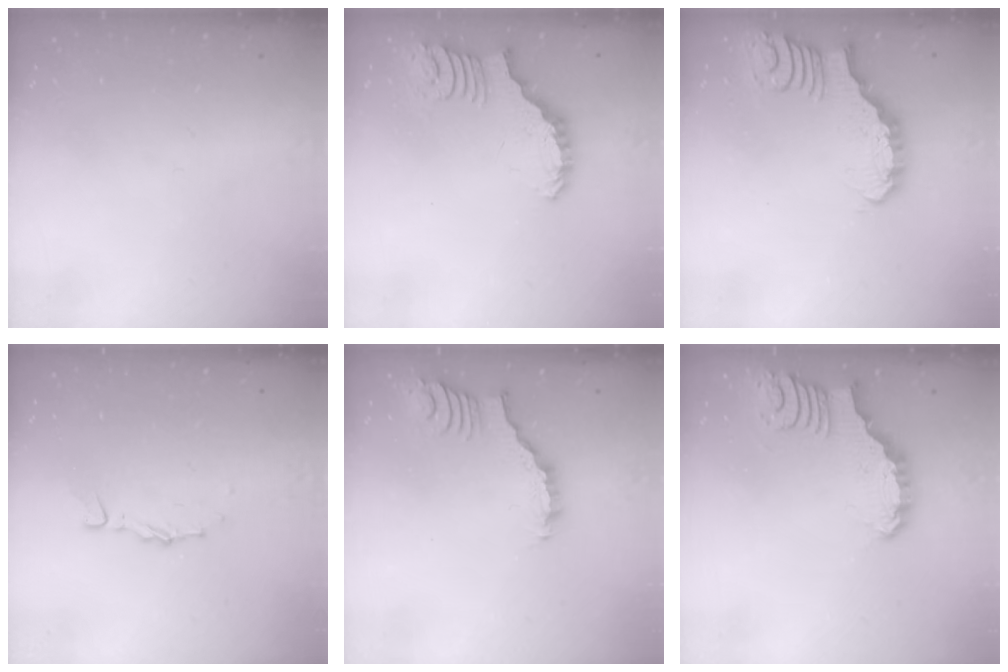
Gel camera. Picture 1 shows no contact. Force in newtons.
{"total": 2.6, "press": 2.5, "slide": 0.5}
{"total": 3.2, "press": 3.2, "slide": 0.3}
{"total": 4.5, "press": 4.5, "slide": 0.4}
{"total": 3.5, "press": 3.5, "slide": 0.4}
{"total": 3.6, "press": 3.6, "slide": 0.1}